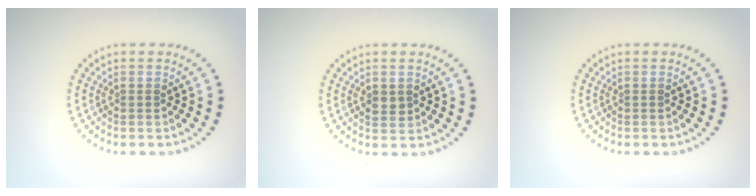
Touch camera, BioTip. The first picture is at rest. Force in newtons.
{"total": 1.5, "press": 1.5, "slide": 0.2}
{"total": 0.0}